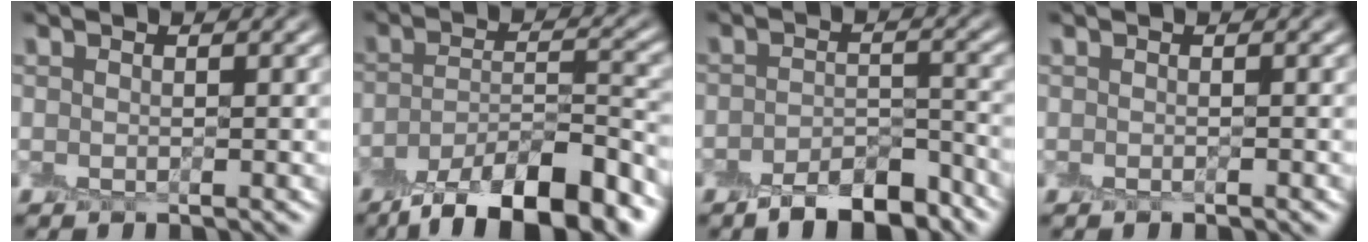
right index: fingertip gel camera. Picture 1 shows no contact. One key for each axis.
{"total": 10.6, "fx": -7.5, "fy": 3.1, "fz": 6.8, "tx": -0.111, "ty": -0.007, "tz": -0.127}
{"total": 6.0, "fx": -4.6, "fy": 2.3, "fz": 3.1, "tx": -0.044, "ty": 0.000, "tz": -0.074}
{"total": 0.0}